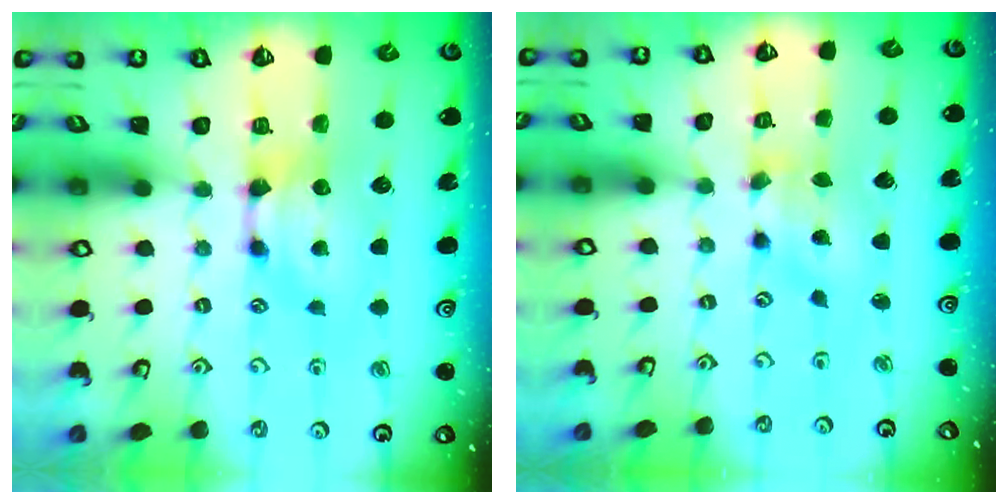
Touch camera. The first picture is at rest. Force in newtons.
{"total": 1.3, "press": 0.6, "slide": 1.1}